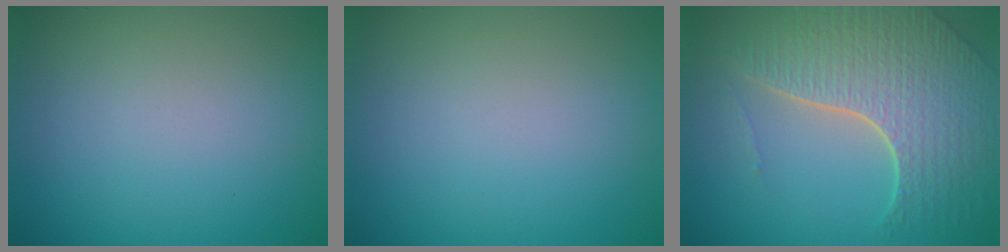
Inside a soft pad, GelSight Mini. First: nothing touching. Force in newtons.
{"total": 0.0}
{"total": 7.3, "press": 5.3, "slide": 4.9}